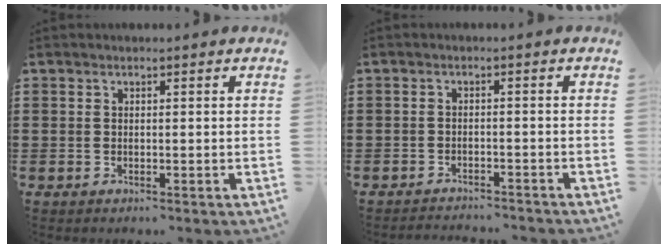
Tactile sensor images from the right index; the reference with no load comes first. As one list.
[{"total": 2.0, "force": [-2.0, 0.1, 0.0], "torque": [-0.006, 0.001, -0.043]}]